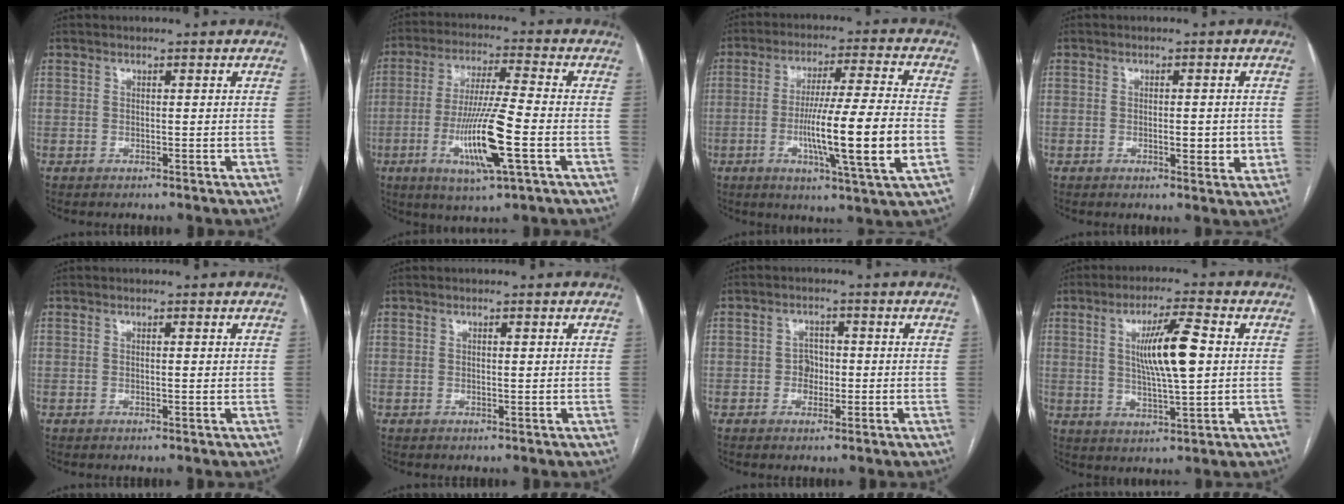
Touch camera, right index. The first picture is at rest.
{"total": 13.1, "force": [-3.8, 0.5, 12.6], "torque": [-0.244, -0.016, -0.070]}
{"total": 15.6, "force": [-3.2, -0.3, 15.3], "torque": [-0.263, -0.012, -0.058]}
{"total": 3.9, "force": [-0.5, 1.4, 3.6], "torque": [-0.050, -0.003, -0.004]}
{"total": 0.8, "force": [0.3, 0.2, 0.7], "torque": [-0.013, 0.001, 0.004]}
{"total": 0.7, "force": [0.3, 0.2, 0.6], "torque": [-0.010, -0.001, 0.004]}
{"total": 2.7, "force": [-0.4, 2.3, 1.5], "torque": [-0.014, 0.008, -0.007]}
{"total": 10.1, "force": [1.8, 1.2, 9.9], "torque": [-0.175, 0.001, 0.033]}